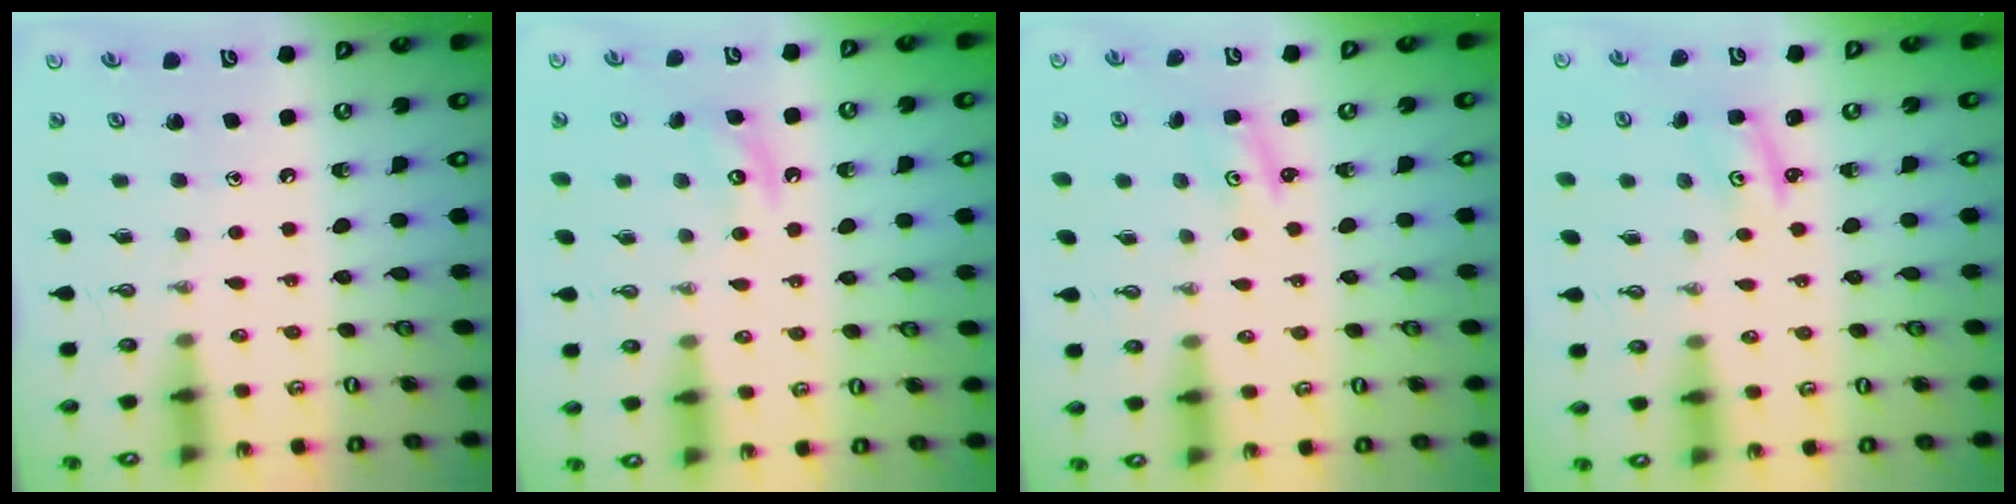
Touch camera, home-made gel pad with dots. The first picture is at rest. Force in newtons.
{"total": 3.7, "press": 3.6, "slide": 0.6}
{"total": 2.0, "press": 2.0, "slide": 0.2}
{"total": 2.1, "press": 2.1, "slide": 0.2}